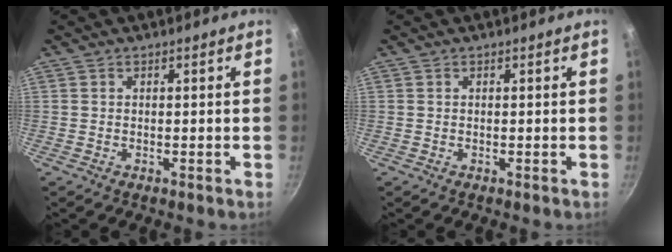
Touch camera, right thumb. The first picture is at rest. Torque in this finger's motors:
{"motor_torque": [-0.04, 0.04, 0.00, 0.00, 0.03]}